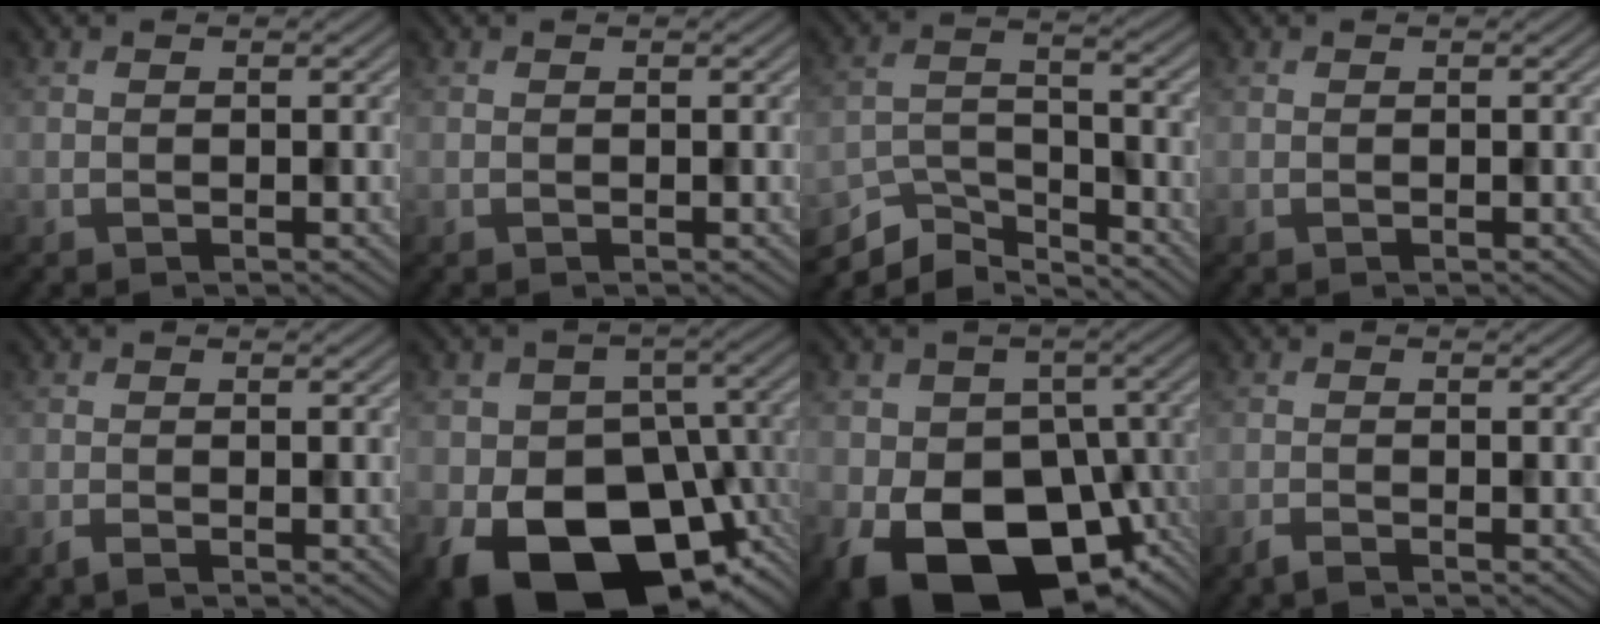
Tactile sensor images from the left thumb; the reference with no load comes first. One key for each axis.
{"total": 0.0}
{"total": 7.5, "fx": -6.4, "fy": 2.2, "fz": 3.1, "tx": -0.065, "ty": -0.005, "tz": -0.133}
{"total": 0.0}
{"total": 1.0, "fx": -0.7, "fy": 0.1, "fz": 0.7, "tx": -0.014, "ty": 0.000, "tz": -0.014}
{"total": 18.2, "fx": -7.7, "fy": 12.6, "fz": 10.6, "tx": -0.174, "ty": -0.031, "tz": -0.114}
{"total": 16.6, "fx": -6.5, "fy": 11.5, "fz": 10.1, "tx": -0.174, "ty": -0.030, "tz": -0.097}
{"total": 1.2, "fx": -1.1, "fy": 0.1, "fz": 0.6, "tx": -0.013, "ty": 0.000, "tz": -0.025}